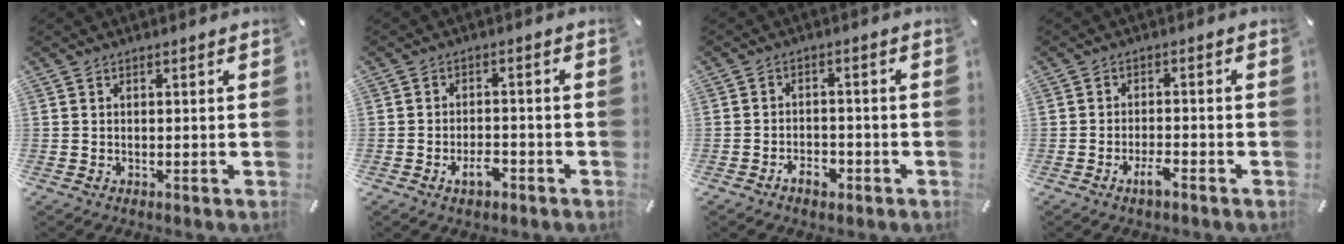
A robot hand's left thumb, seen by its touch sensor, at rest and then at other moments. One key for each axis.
{"total": 4.6, "fx": -2.5, "fy": 2.3, "fz": 3.1, "tx": -0.054, "ty": 0.010, "tz": -0.044}
{"total": 4.8, "fx": -3.0, "fy": 2.8, "fz": 2.4, "tx": -0.043, "ty": 0.014, "tz": -0.054}
{"total": 3.9, "fx": -2.6, "fy": 1.0, "fz": 2.8, "tx": -0.049, "ty": 0.010, "tz": -0.048}